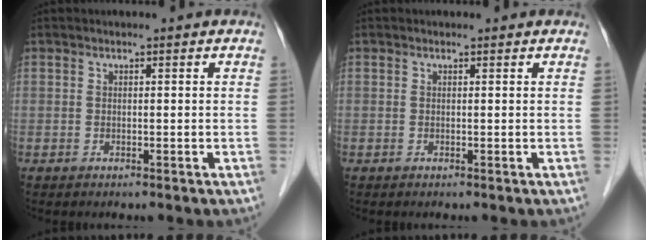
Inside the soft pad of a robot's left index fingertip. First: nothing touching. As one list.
[{"total": 0.0}]